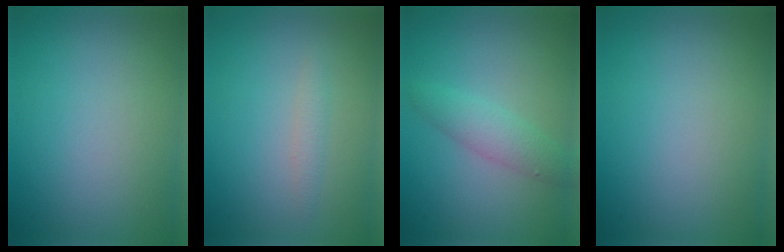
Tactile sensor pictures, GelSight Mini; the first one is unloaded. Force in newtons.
{"total": 1.0, "press": 1.0, "slide": 0.0}
{"total": 2.4, "press": 2.4, "slide": 0.1}
{"total": 0.0}